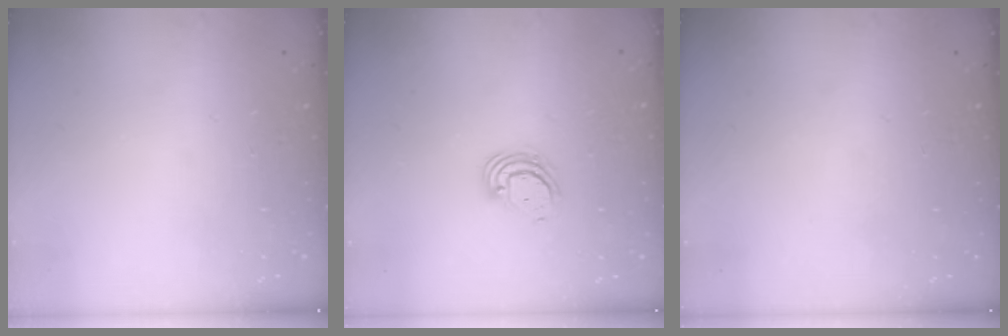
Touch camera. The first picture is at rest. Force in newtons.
{"total": 4.1, "press": 4.1, "slide": 0.4}
{"total": 0.0}